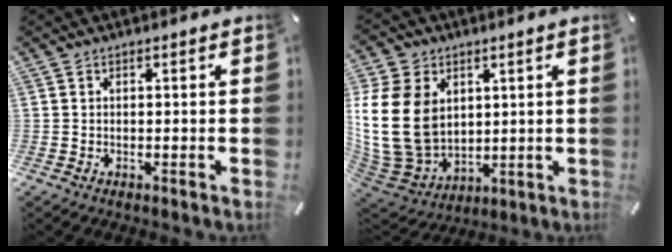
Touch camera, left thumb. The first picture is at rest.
{"total": 19.9, "force": [3.0, 15.7, 12.0], "torque": [-0.275, -0.017, 0.057]}